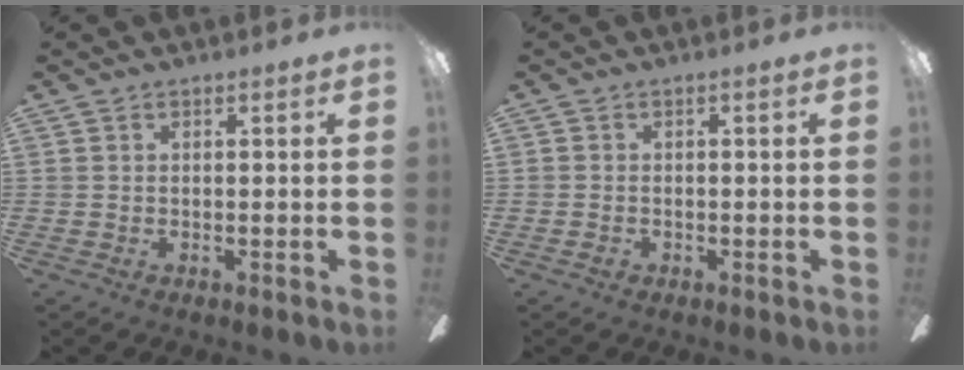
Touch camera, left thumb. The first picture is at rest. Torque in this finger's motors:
{"motor_torque": [0.00, 0.23, 0.08, 0.17, 0.00]}